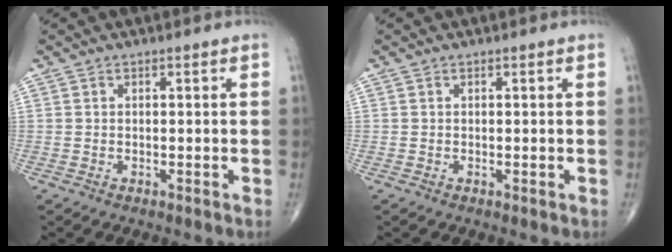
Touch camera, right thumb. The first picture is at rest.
{"total": 0.0}